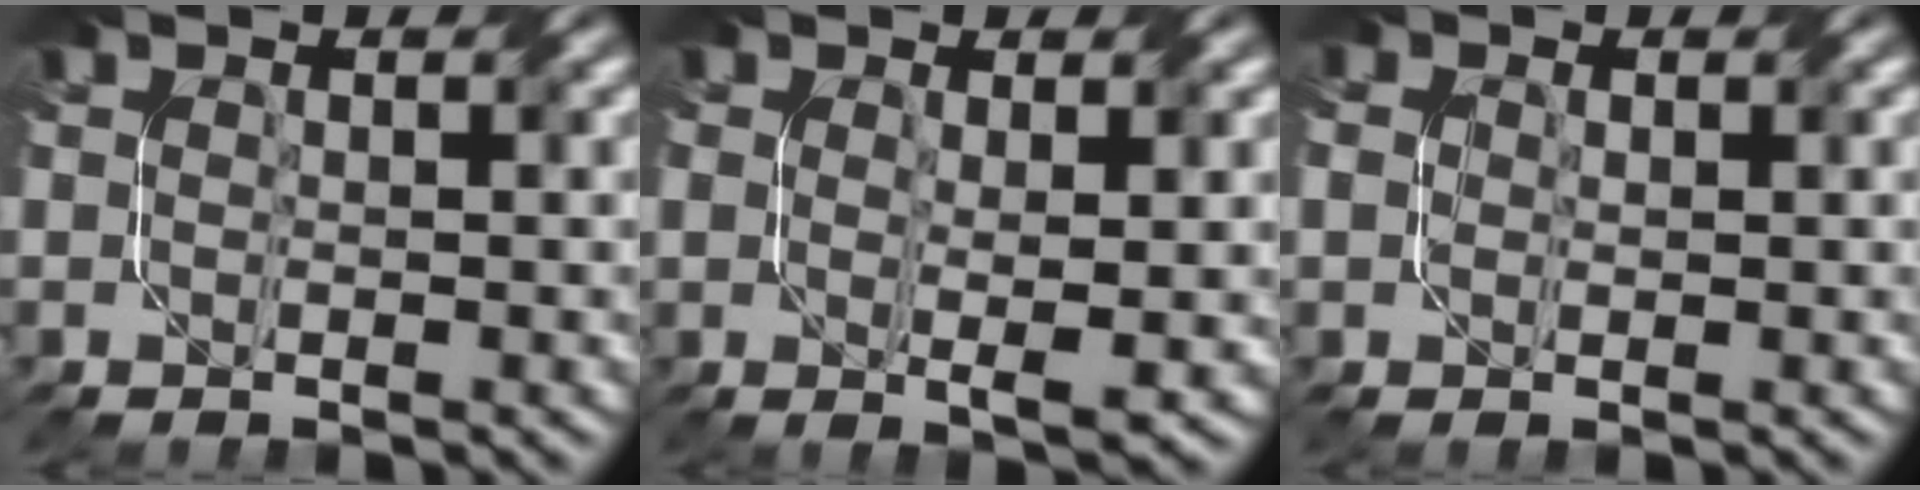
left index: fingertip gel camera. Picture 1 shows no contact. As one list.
[{"total": 2.8, "force": [0.5, 0.9, 2.6], "torque": [-0.050, -0.009, 0.013]}, {"total": 2.1, "force": [0.7, 1.6, 1.2], "torque": [-0.026, 0.003, 0.007]}]